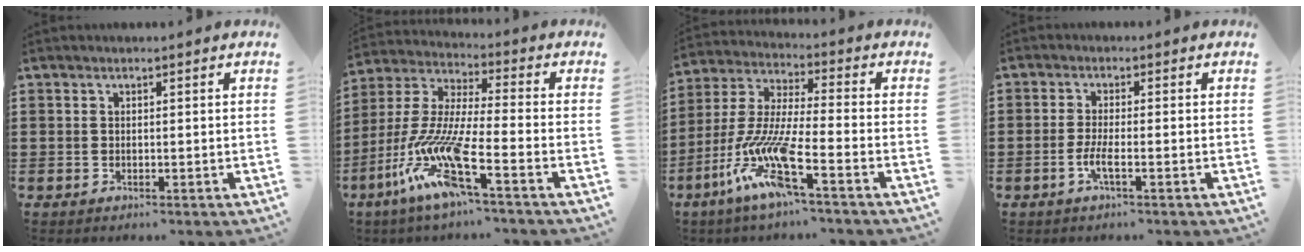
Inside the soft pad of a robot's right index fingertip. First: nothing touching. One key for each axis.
{"total": 12.6, "fx": -7.6, "fy": 1.3, "fz": 9.9, "tx": -0.239, "ty": -0.028, "tz": -0.158}
{"total": 11.7, "fx": -7.2, "fy": 1.3, "fz": 9.1, "tx": -0.220, "ty": -0.026, "tz": -0.150}
{"total": 3.3, "fx": -1.4, "fy": 0.2, "fz": 2.9, "tx": -0.065, "ty": -0.011, "tz": -0.029}